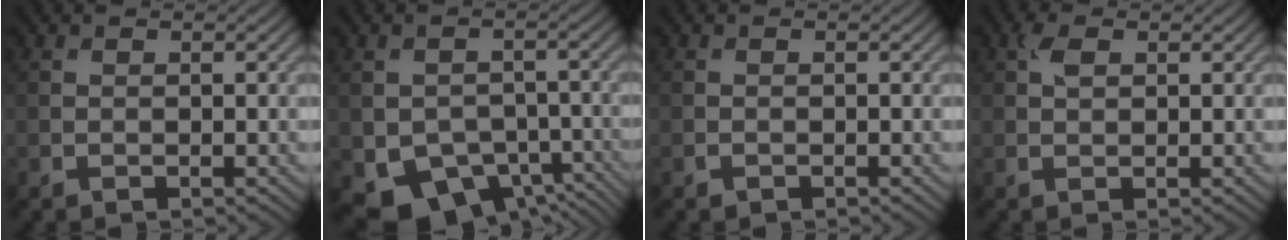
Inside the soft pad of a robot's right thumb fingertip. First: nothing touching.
{"total": 8.7, "force": [-4.2, 6.3, 4.3], "torque": [-0.081, -0.038, -0.063]}
{"total": 0.6, "force": [-0.4, 0.4, 0.1], "torque": [-0.002, -0.004, -0.007]}
{"total": 1.8, "force": [0.7, 1.1, 1.3], "torque": [-0.029, 0.004, 0.012]}